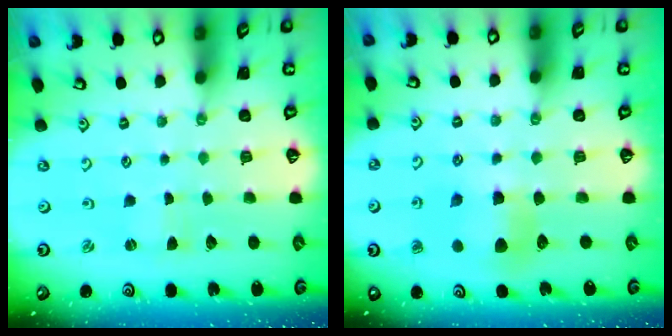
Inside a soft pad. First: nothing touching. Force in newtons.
{"total": 7.8, "press": 7.8, "slide": 0.4}